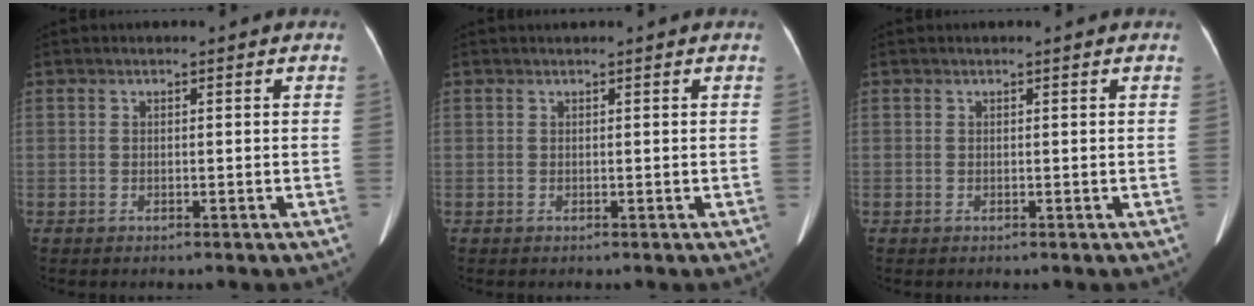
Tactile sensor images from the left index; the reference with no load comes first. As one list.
[{"total": 0.6, "force": [0.5, -0.1, 0.3], "torque": [-0.007, 0.010, 0.016]}, {"total": 0.0}]